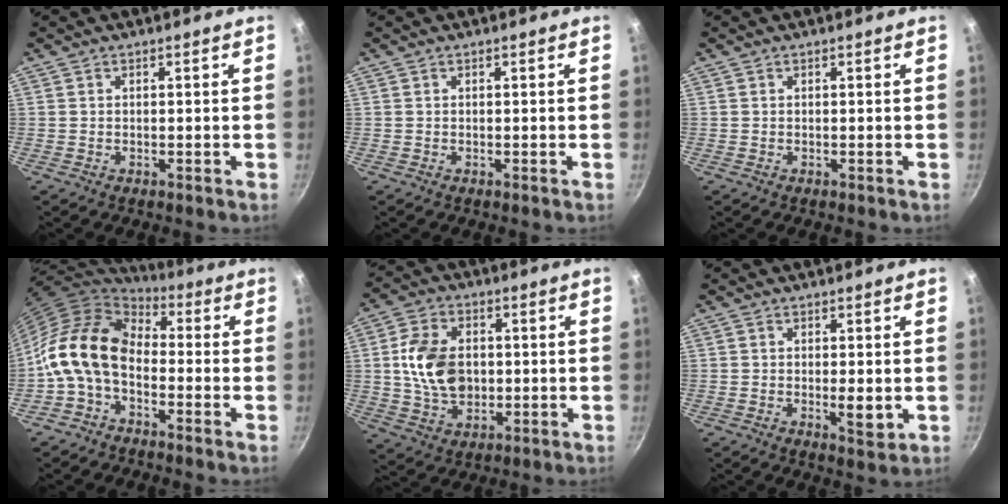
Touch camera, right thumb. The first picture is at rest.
{"total": 0.0}
{"total": 0.0}
{"total": 13.9, "force": [-2.2, 9.3, 10.1], "torque": [-0.166, 0.037, -0.064]}
{"total": 12.5, "force": [0.6, 8.8, 8.8], "torque": [-0.142, 0.006, 0.011]}
{"total": 3.6, "force": [-0.3, 1.3, 3.3], "torque": [-0.056, -0.011, -0.003]}